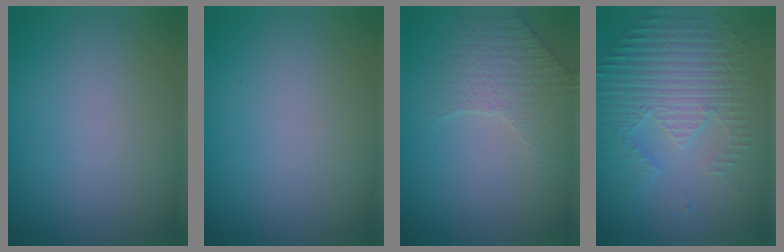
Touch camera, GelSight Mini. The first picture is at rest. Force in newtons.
{"total": 0.0}
{"total": 2.2, "press": 2.0, "slide": 1.0}
{"total": 5.4, "press": 3.6, "slide": 4.1}